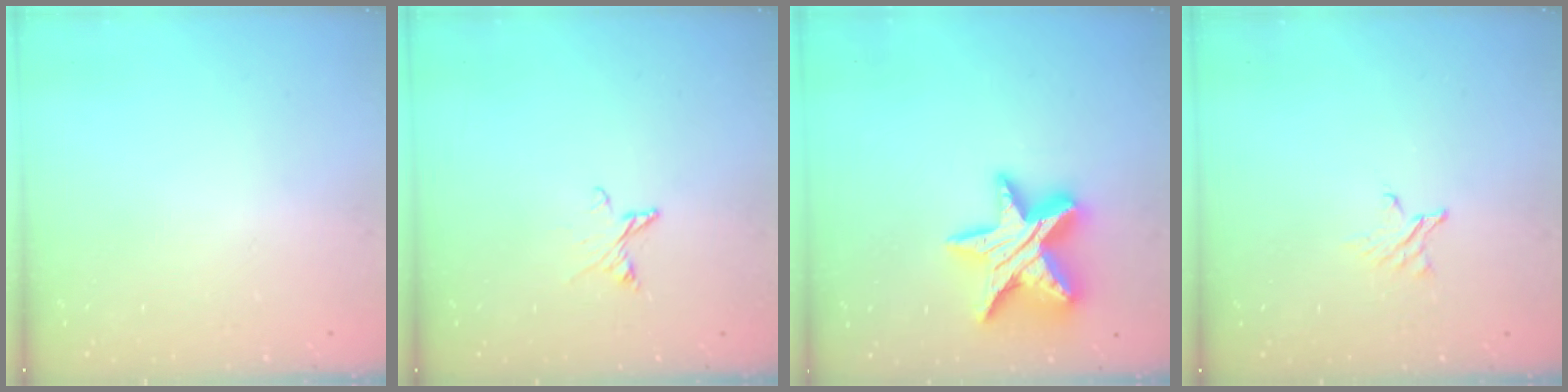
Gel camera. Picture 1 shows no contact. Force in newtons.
{"total": 4.5, "press": 4.4, "slide": 0.4}
{"total": 18.0, "press": 18.0, "slide": 1.2}
{"total": 2.3, "press": 2.3, "slide": 0.2}